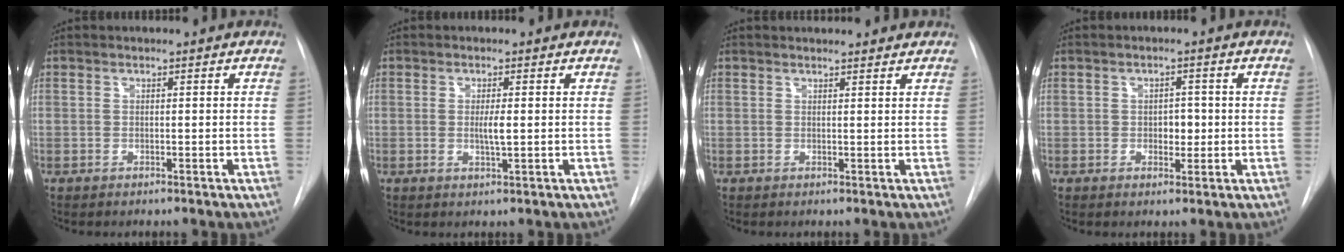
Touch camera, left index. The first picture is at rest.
{"total": 2.1, "force": [-0.3, 0.1, 2.1], "torque": [-0.041, -0.007, -0.005]}
{"total": 5.1, "force": [4.8, 1.1, 1.4], "torque": [-0.015, 0.014, 0.050]}
{"total": 2.5, "force": [-0.5, 1.6, 1.8], "torque": [-0.019, -0.003, -0.005]}